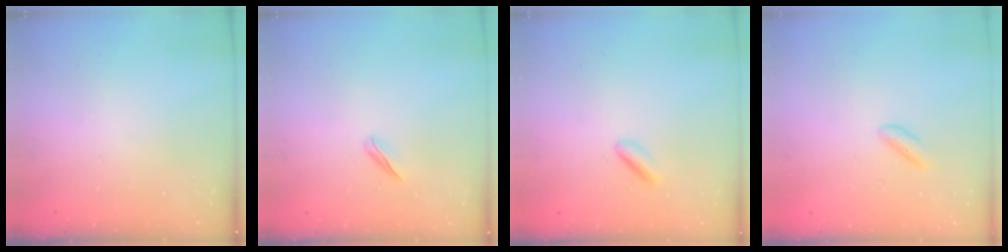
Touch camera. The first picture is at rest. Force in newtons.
{"total": 3.4, "press": 3.3, "slide": 0.8}
{"total": 3.0, "press": 2.9, "slide": 0.8}
{"total": 0.0}